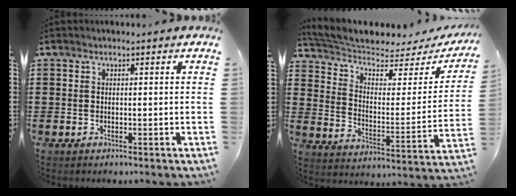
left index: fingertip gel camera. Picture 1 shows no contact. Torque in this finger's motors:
{"motor_torque": [1.06, -1.08, 0.13, 0.09]}